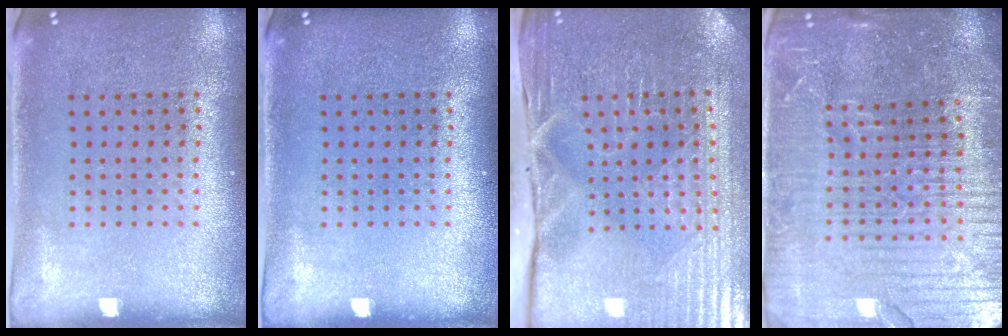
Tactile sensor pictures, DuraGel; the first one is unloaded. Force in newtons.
{"total": 0.0}
{"total": 4.2, "press": 4.1, "slide": 0.8}
{"total": 5.8, "press": 5.2, "slide": 2.6}